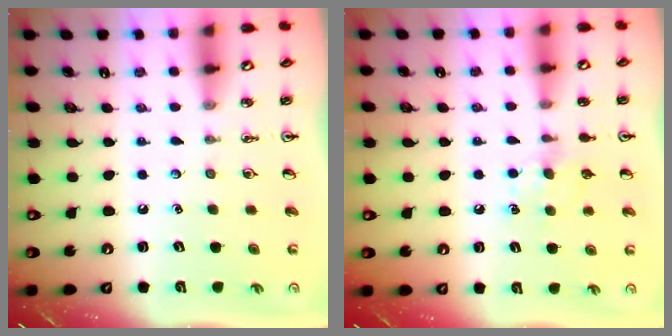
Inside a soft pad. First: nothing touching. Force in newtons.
{"total": 7.0, "press": 7.0, "slide": 0.7}